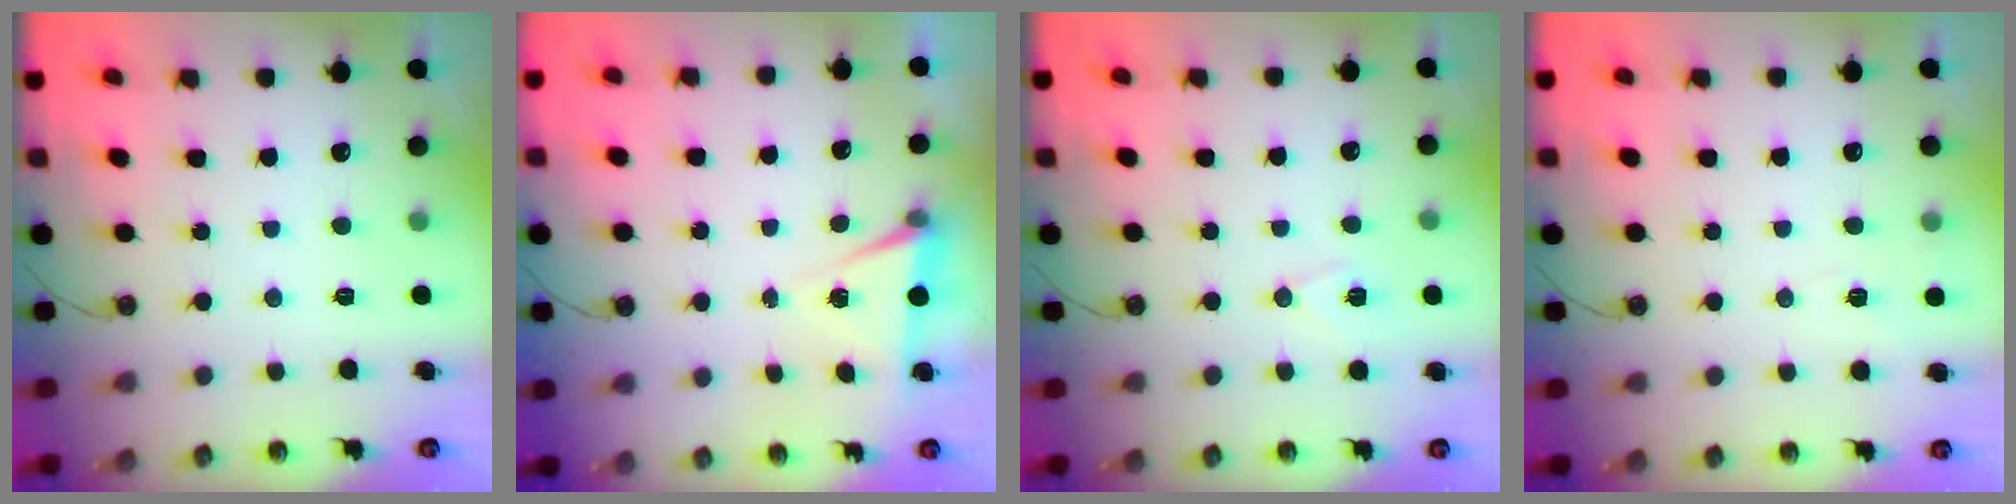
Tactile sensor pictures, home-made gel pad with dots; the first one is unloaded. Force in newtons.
{"total": 4.8, "press": 1.9, "slide": 4.4}
{"total": 6.8, "press": 6.6, "slide": 1.8}
{"total": 5.1, "press": 4.9, "slide": 1.4}